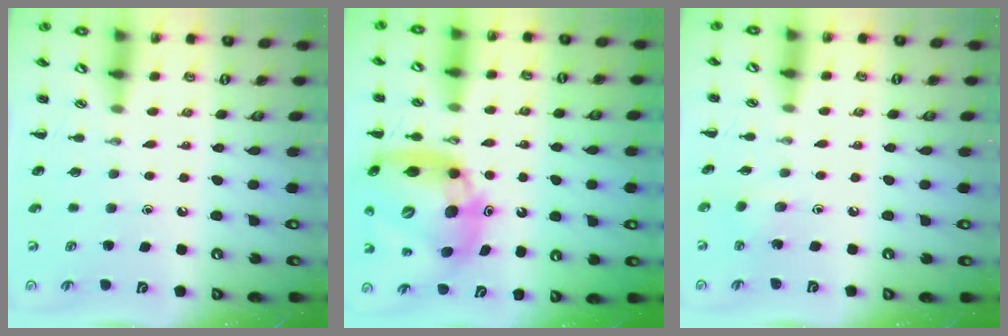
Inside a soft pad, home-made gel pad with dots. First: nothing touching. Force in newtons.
{"total": 17.5, "press": 16.7, "slide": 5.2}
{"total": 2.6, "press": 2.5, "slide": 0.7}